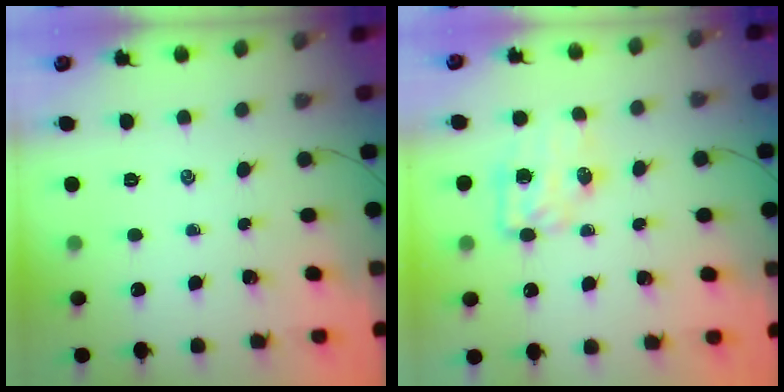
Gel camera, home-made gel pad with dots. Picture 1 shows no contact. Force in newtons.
{"total": 6.5, "press": 6.5, "slide": 0.4}